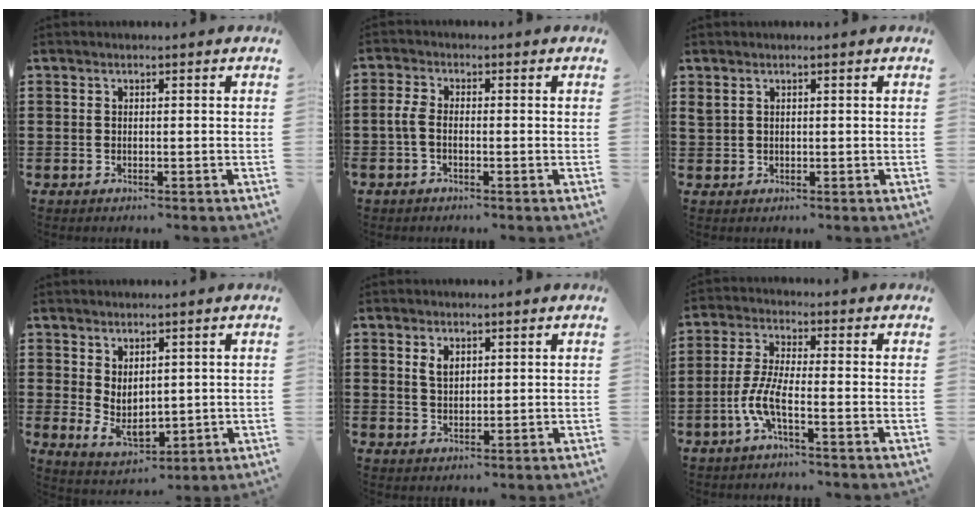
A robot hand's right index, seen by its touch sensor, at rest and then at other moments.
{"total": 2.6, "force": [-1.0, 1.2, 2.1], "torque": [-0.060, -0.005, -0.026]}
{"total": 1.1, "force": [0.7, 0.7, 0.4], "torque": [-0.011, 0.003, 0.014]}
{"total": 4.1, "force": [1.0, 2.7, 2.8], "torque": [-0.062, -0.001, 0.019]}
{"total": 2.4, "force": [1.2, 1.4, 1.5], "torque": [-0.034, 0.004, 0.023]}
{"total": 5.9, "force": [-2.8, 1.1, 5.1], "torque": [-0.121, -0.012, -0.060]}